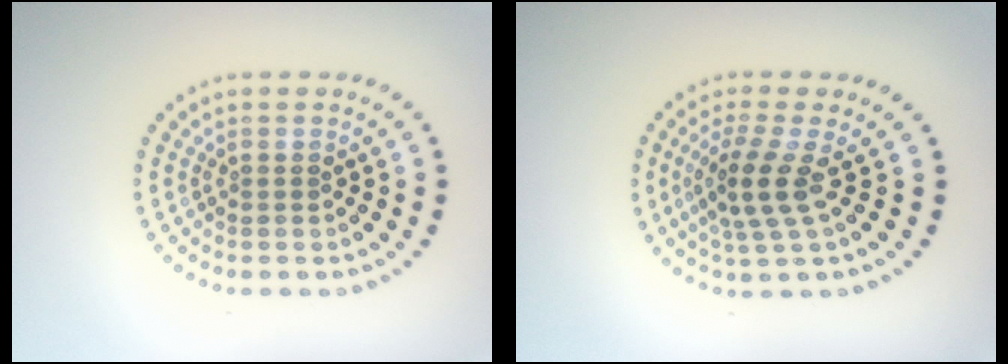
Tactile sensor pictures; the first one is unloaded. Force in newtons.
{"total": 3.5, "press": 2.9, "slide": 2.0}